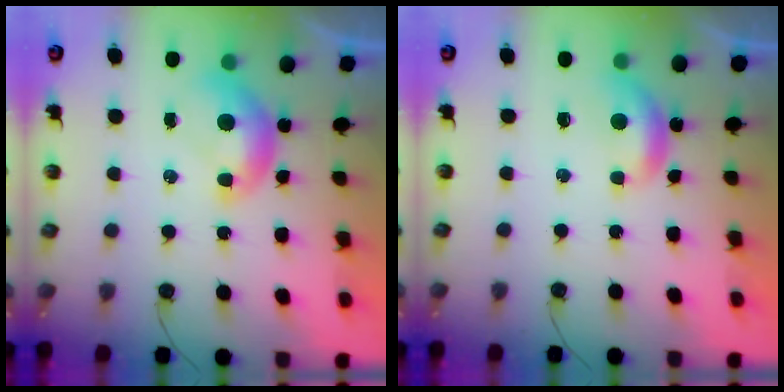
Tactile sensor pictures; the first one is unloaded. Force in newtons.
{"total": 0.6, "press": 0.1, "slide": 0.5}